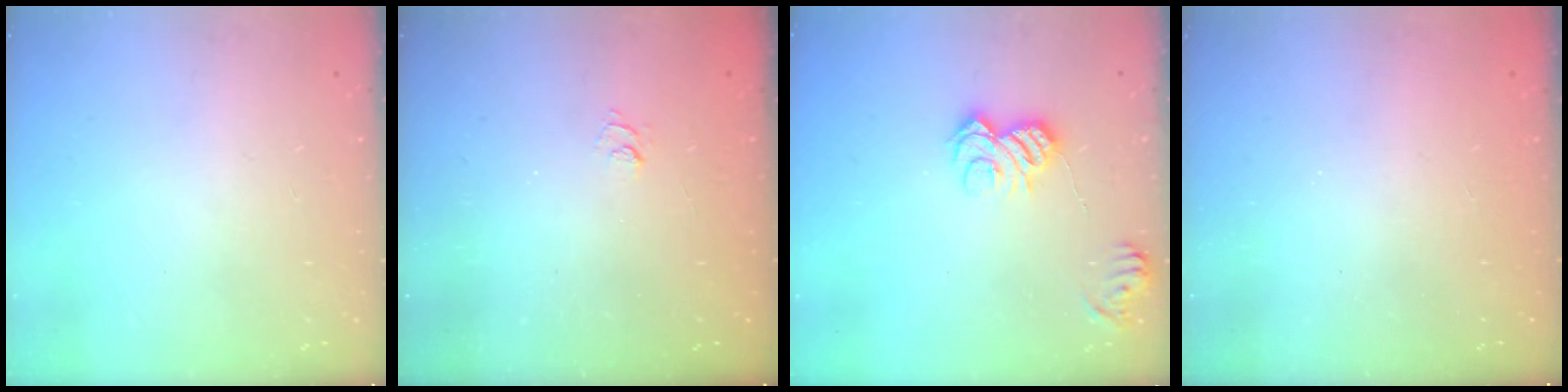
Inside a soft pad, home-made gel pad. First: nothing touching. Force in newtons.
{"total": 1.9, "press": 1.5, "slide": 1.3}
{"total": 8.6, "press": 8.6, "slide": 0.0}
{"total": 2.5, "press": 2.4, "slide": 0.8}